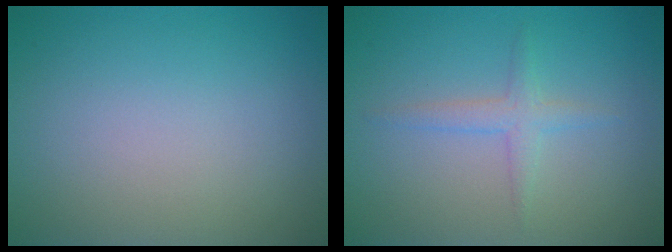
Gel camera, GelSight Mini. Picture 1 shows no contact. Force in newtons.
{"total": 1.6, "press": 1.6, "slide": 0.1}